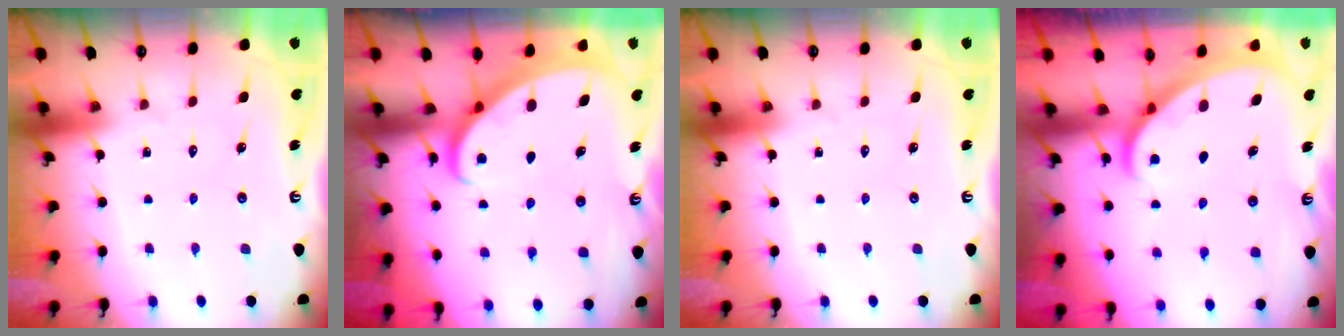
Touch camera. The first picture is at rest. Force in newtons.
{"total": 2.7, "press": 2.6, "slide": 0.3}
{"total": 0.0}
{"total": 1.8, "press": 1.8, "slide": 0.1}